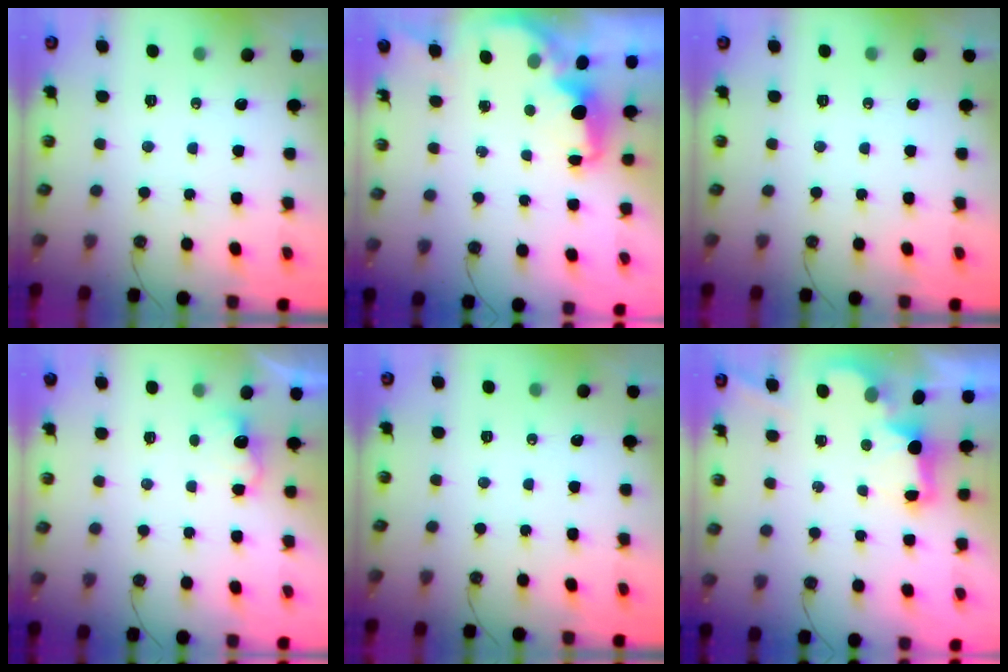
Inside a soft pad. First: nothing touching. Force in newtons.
{"total": 2.8, "press": 2.7, "slide": 0.9}
{"total": 0.0}
{"total": 4.1, "press": 4.0, "slide": 0.8}
{"total": 0.0}
{"total": 2.3, "press": 2.2, "slide": 0.8}